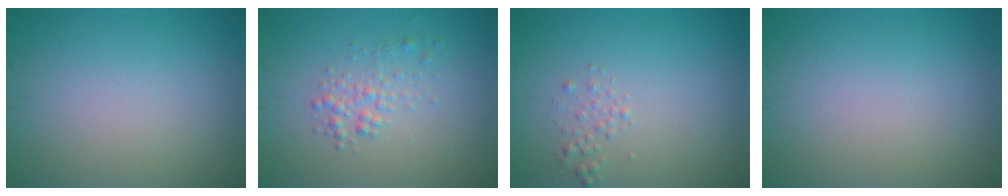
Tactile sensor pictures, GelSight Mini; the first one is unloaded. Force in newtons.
{"total": 1.8, "press": 1.8, "slide": 0.1}
{"total": 0.9, "press": 0.9, "slide": 0.1}
{"total": 0.0}